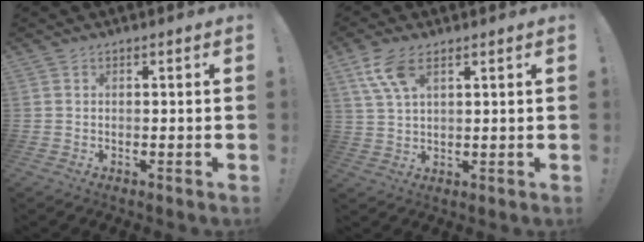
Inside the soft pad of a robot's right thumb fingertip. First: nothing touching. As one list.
[{"total": 8.3, "force": [4.4, 3.5, 6.1], "torque": [-0.105, -0.012, 0.083]}]